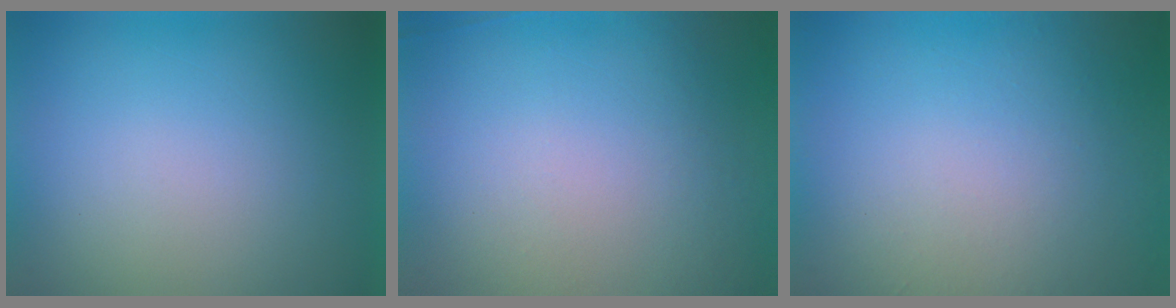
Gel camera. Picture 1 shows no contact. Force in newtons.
{"total": 6.2}
{"total": 5.5}